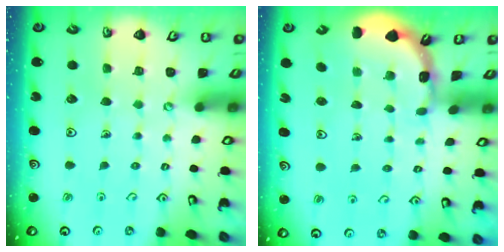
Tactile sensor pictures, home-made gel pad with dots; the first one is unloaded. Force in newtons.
{"total": 1.8, "press": 1.8, "slide": 0.1}